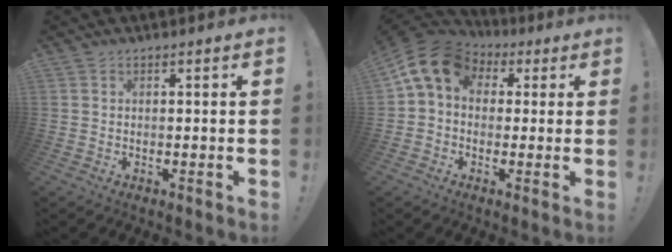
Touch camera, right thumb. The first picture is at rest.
{"total": 11.7, "force": [3.7, 8.5, 7.1], "torque": [-0.127, -0.002, 0.077]}